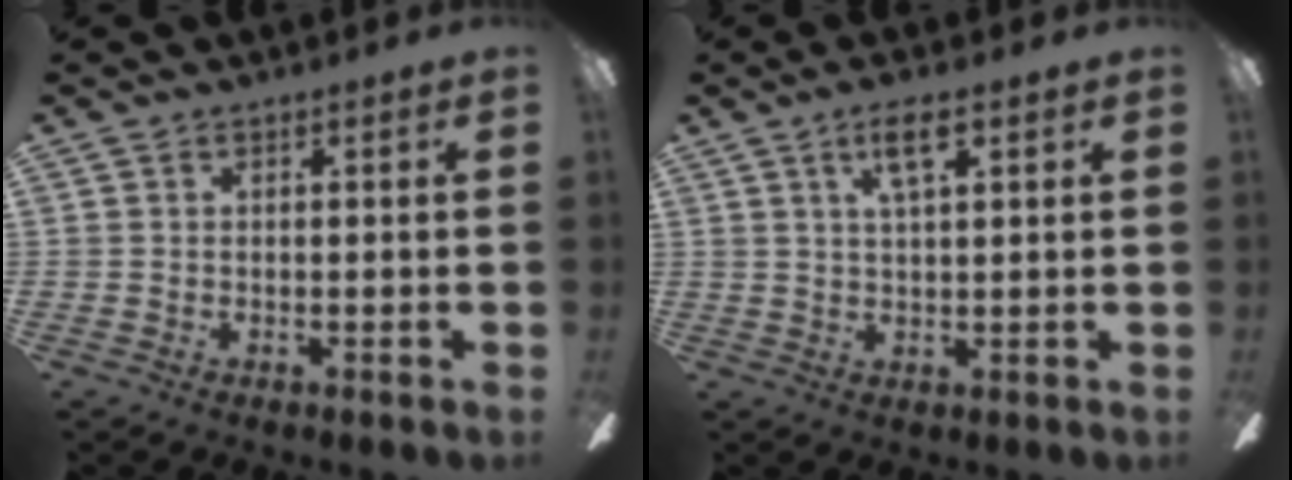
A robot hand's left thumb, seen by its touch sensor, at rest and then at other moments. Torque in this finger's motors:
{"motor_torque": [-0.22, -0.07, -0.41, 0.17, -0.02]}